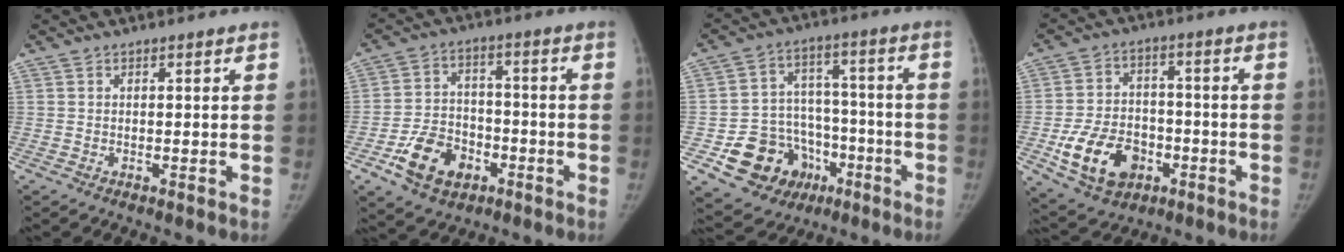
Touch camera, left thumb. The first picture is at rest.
{"total": 11.8, "force": [-5.6, 8.3, 6.3], "torque": [-0.085, 0.028, -0.093]}
{"total": 16.9, "force": [-7.0, 13.7, 7.0], "torque": [-0.085, 0.073, -0.099]}
{"total": 14.1, "force": [-5.6, 10.3, 7.9], "torque": [-0.111, 0.027, -0.083]}